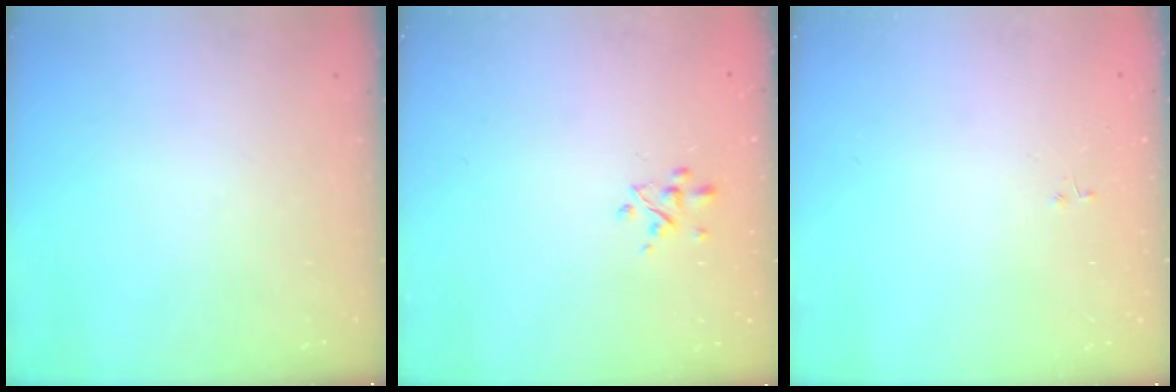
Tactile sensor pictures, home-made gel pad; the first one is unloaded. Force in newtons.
{"total": 2.3, "press": 2.3, "slide": 0.6}
{"total": 0.0}